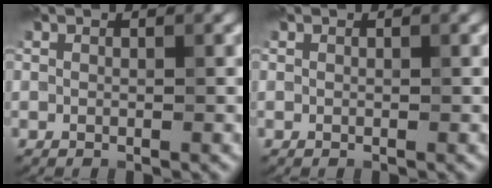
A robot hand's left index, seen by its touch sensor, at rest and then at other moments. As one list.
[{"total": 0.0}]